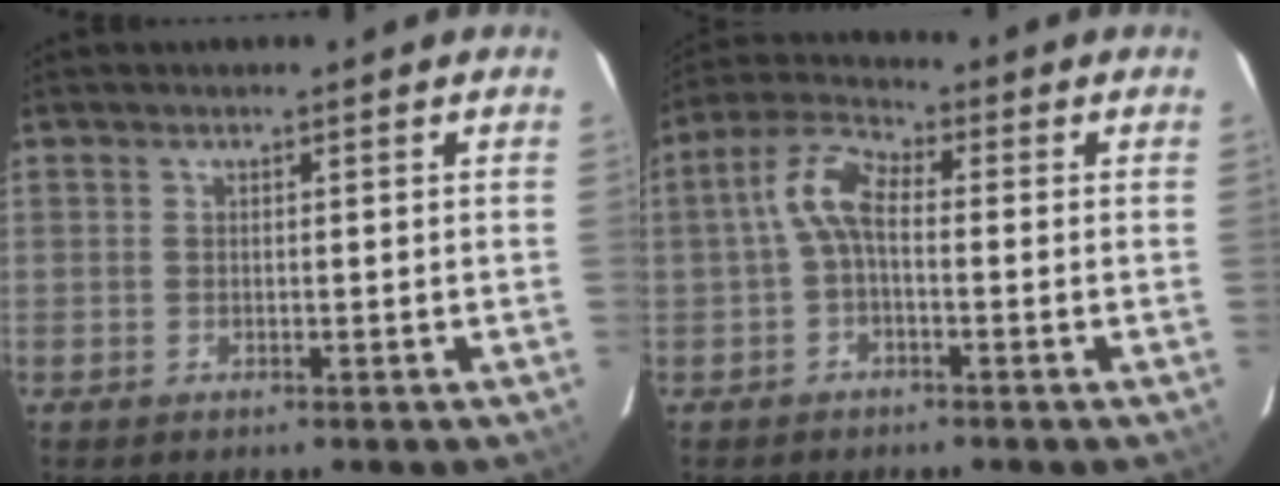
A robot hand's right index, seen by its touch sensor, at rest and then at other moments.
{"total": 5.9, "force": [-0.8, 2.8, 5.1], "torque": [-0.115, 0.023, -0.022]}